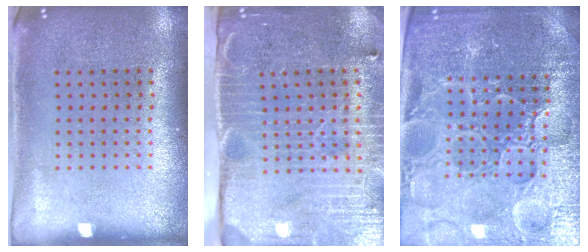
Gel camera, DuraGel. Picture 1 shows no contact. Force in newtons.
{"total": 4.5, "press": 3.7, "slide": 2.6}
{"total": 5.2, "press": 4.9, "slide": 1.8}